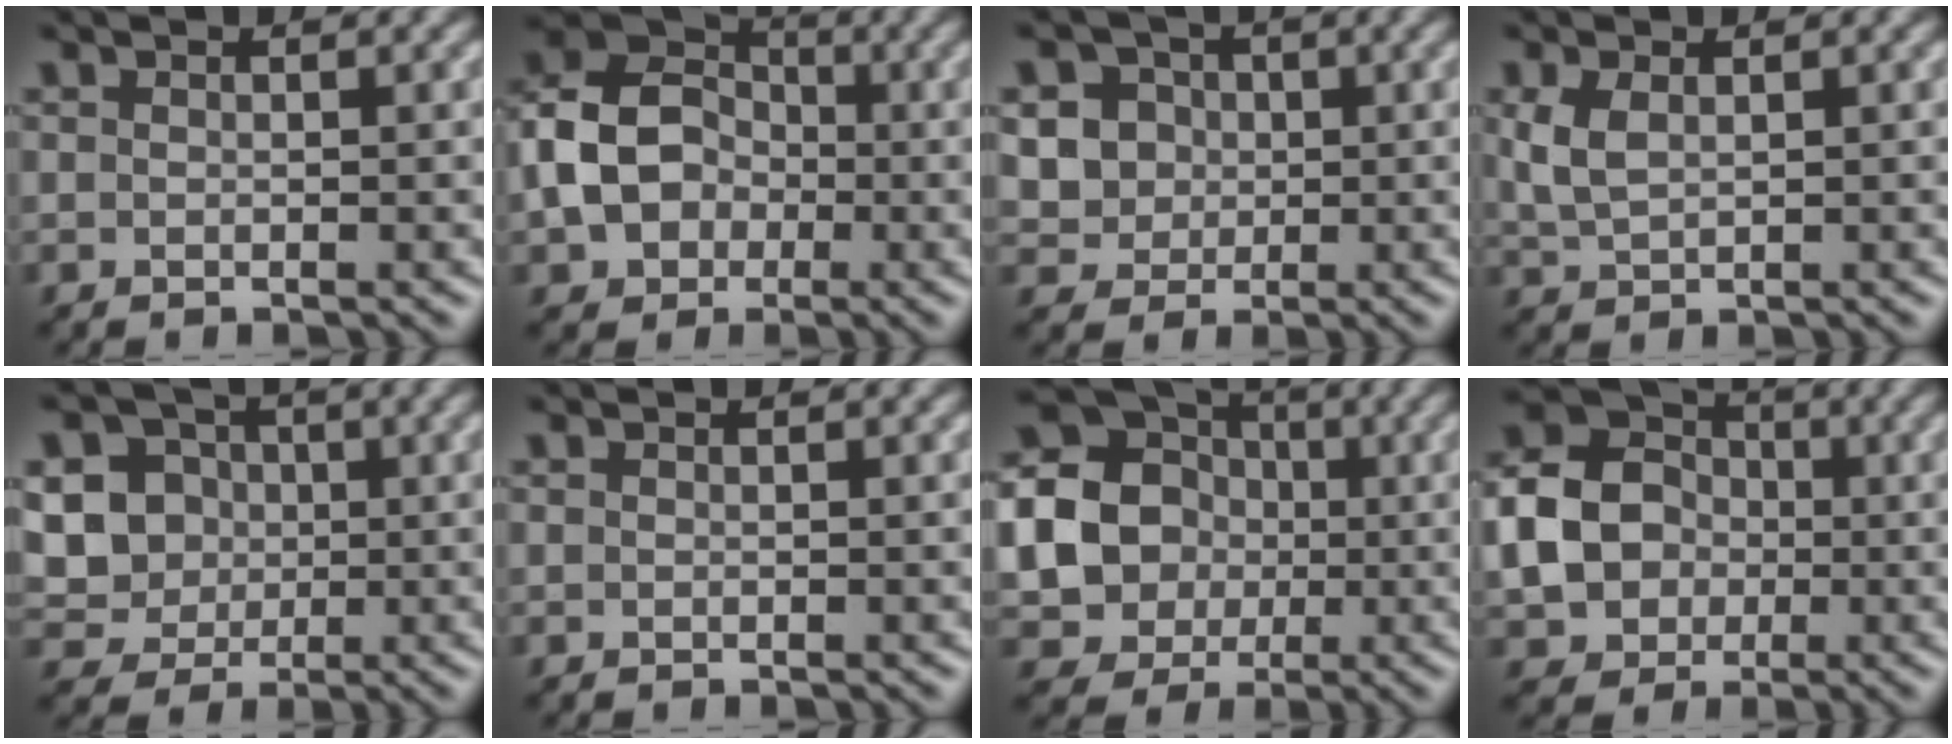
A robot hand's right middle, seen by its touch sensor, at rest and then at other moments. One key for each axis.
{"total": 8.1, "fx": -1.4, "fy": 6.4, "fz": 4.8, "tx": -0.100, "ty": 0.003, "tz": -0.037}
{"total": 6.2, "fx": 1.6, "fy": 5.5, "fz": 2.3, "tx": -0.046, "ty": 0.026, "tz": 0.022}
{"total": 2.4, "fx": 0.7, "fy": 1.5, "fz": 1.8, "tx": -0.050, "ty": 0.001, "tz": 0.021}
{"total": 9.1, "fx": 1.2, "fy": 8.3, "fz": 3.6, "tx": -0.097, "ty": 0.023, "tz": 0.020}
{"total": 0.0}
{"total": 18.9, "fx": 0.2, "fy": 17.7, "fz": 6.4, "tx": -0.177, "ty": 0.004, "tz": -0.033}
{"total": 7.7, "fx": -0.6, "fy": 6.5, "fz": 4.1, "tx": -0.090, "ty": -0.002, "tz": -0.015}